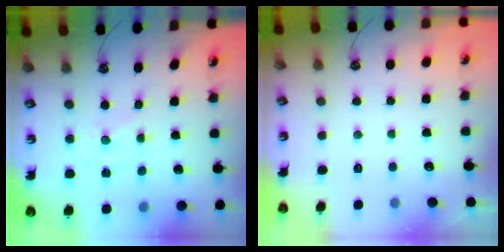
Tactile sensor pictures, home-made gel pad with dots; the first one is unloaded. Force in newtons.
{"total": 0.0}